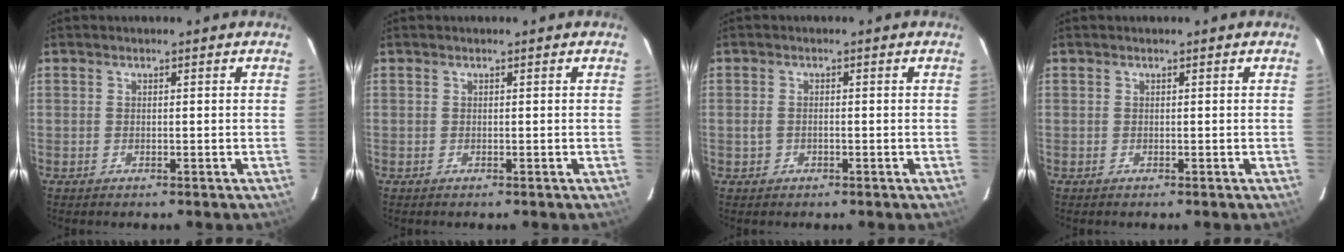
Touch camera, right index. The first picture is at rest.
{"total": 0.0}
{"total": 1.6, "force": [-0.6, 1.2, 0.8], "torque": [-0.017, 0.002, -0.009]}
{"total": 0.0}